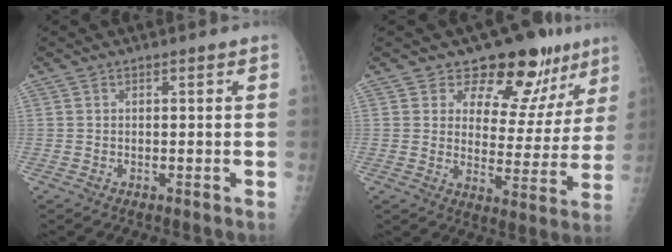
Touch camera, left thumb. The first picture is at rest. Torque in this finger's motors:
{"motor_torque": [0.11, 0.11, 0.11, -0.03, 0.09]}